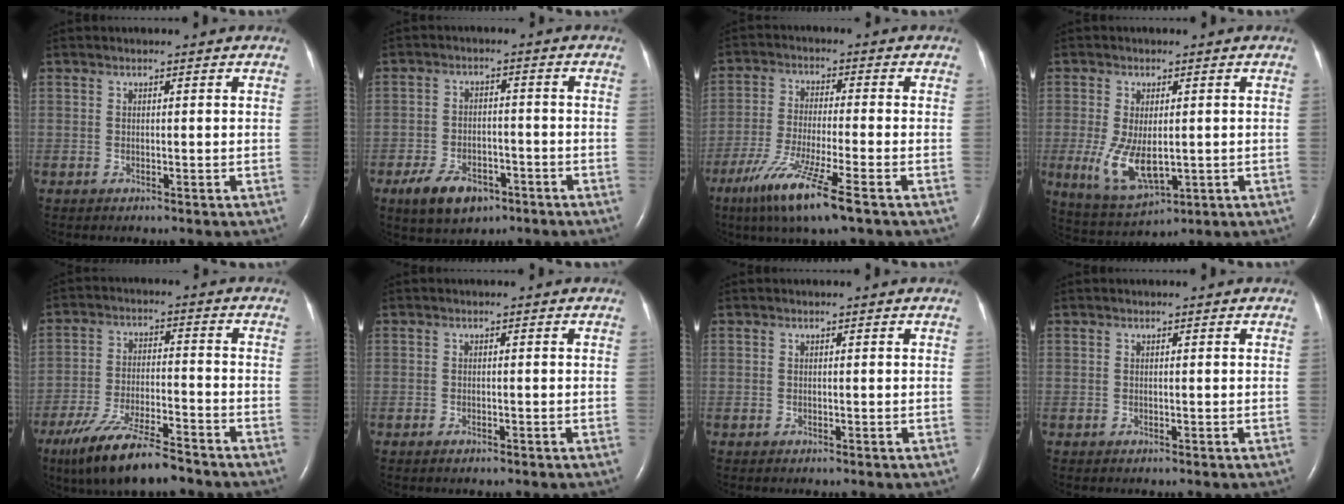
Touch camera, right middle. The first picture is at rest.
{"total": 7.8, "force": [-4.6, 4.3, 4.6], "torque": [-0.087, -0.003, -0.070]}
{"total": 10.9, "force": [-6.4, 0.1, 8.8], "torque": [-0.177, -0.034, -0.119]}
{"total": 8.3, "force": [-1.1, 3.6, 7.4], "torque": [-0.150, -0.021, -0.006]}
{"total": 12.8, "force": [-9.9, 2.3, 7.9], "torque": [-0.146, -0.026, -0.175]}
{"total": 0.7, "force": [-0.6, 0.2, 0.4], "torque": [-0.009, -0.001, -0.007]}
{"total": 0.0}
{"total": 0.0}